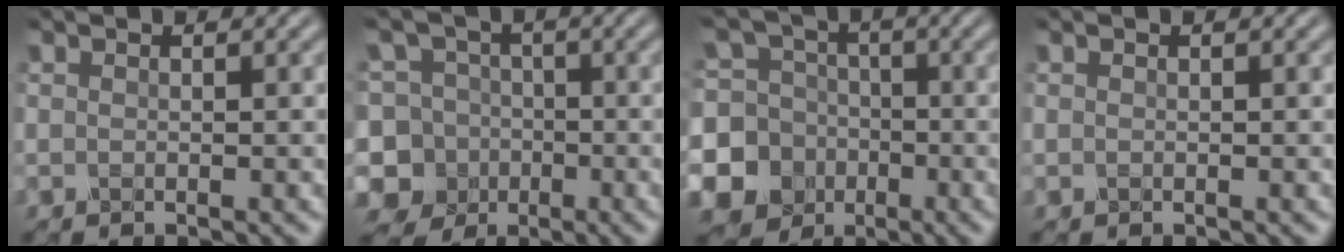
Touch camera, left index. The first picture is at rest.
{"total": 11.8, "force": [-4.3, 10.7, 2.6], "torque": [-0.079, 0.006, -0.100]}
{"total": 16.3, "force": [-4.6, 15.3, 3.3], "torque": [-0.122, -0.013, -0.100]}
{"total": 0.0}